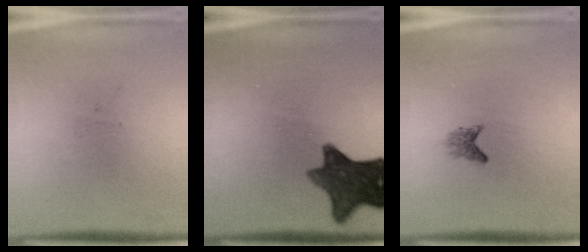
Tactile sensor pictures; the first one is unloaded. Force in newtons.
{"total": 10.9}
{"total": 1.4}